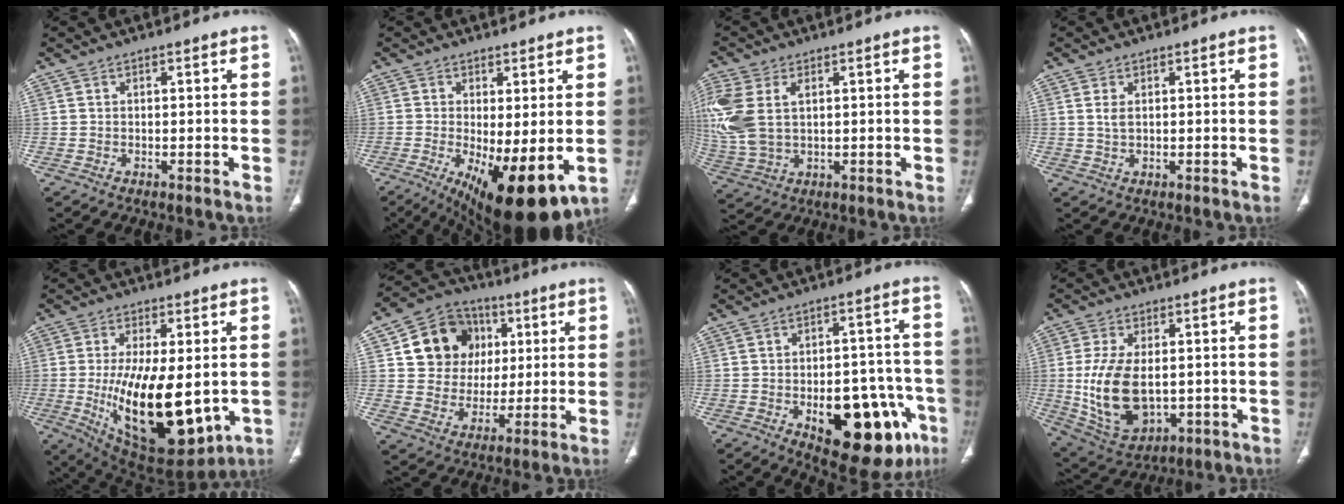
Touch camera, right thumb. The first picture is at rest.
{"total": 14.3, "force": [-3.7, 4.9, 12.9], "torque": [-0.195, -0.025, -0.040]}
{"total": 14.2, "force": [3.0, 8.8, 10.7], "torque": [-0.284, 0.002, 0.067]}
{"total": 1.3, "force": [0.4, 0.7, 1.1], "torque": [-0.027, 0.003, 0.012]}
{"total": 21.1, "force": [-2.4, 9.2, 18.8], "torque": [-0.314, -0.030, -0.009]}
{"total": 14.3, "force": [3.9, 12.7, 5.4], "torque": [-0.049, 0.007, 0.070]}
{"total": 21.4, "force": [-8.1, 10.6, 16.8], "torque": [-0.165, 0.036, -0.090]}
{"total": 14.6, "force": [-0.6, 8.7, 11.7], "torque": [-0.221, -0.010, 0.014]}